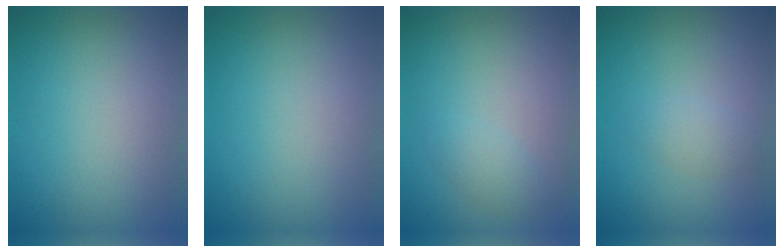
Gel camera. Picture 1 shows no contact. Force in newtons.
{"total": 0.0}
{"total": 1.4, "press": 1.4, "slide": 0.1}
{"total": 1.4, "press": 1.4, "slide": 0.1}